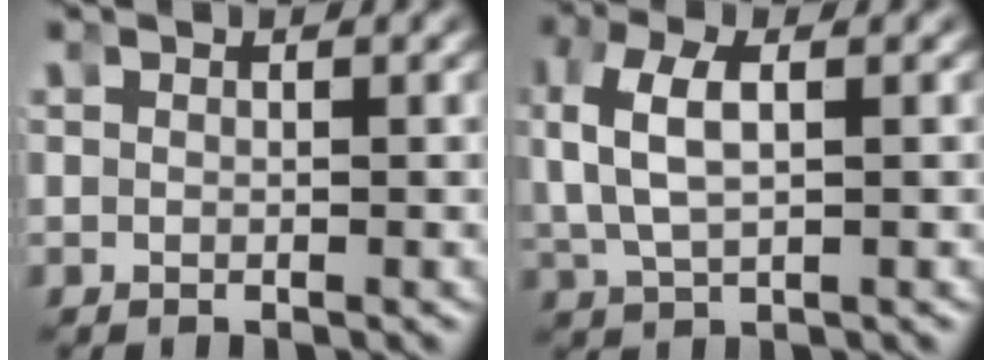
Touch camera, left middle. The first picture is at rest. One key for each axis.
{"total": 4.3, "fx": 0.6, "fy": 2.2, "fz": 3.6, "tx": -0.097, "ty": 0.001, "tz": 0.019}